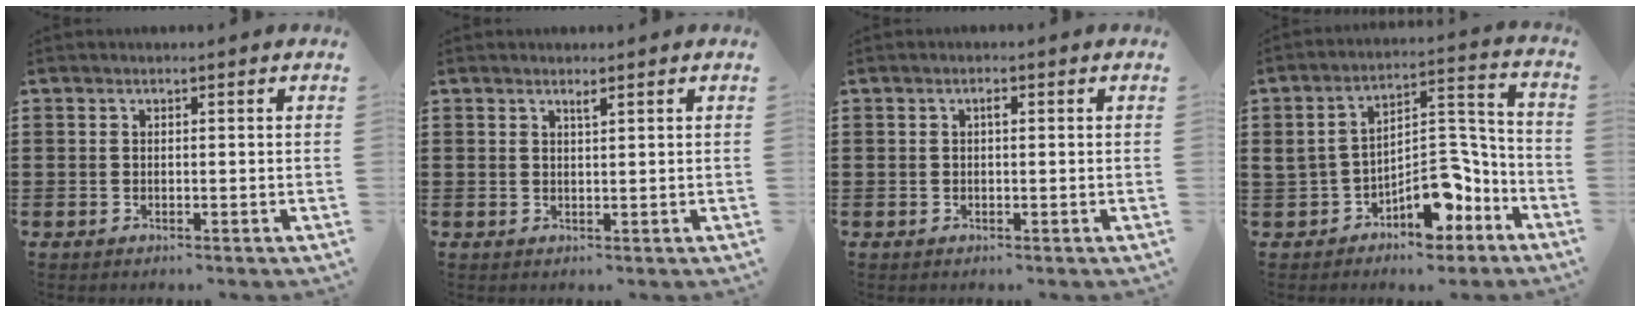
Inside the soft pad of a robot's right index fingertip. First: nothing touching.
{"total": 1.0, "force": [0.7, 0.0, 0.6], "torque": [-0.013, -0.003, 0.014]}
{"total": 1.1, "force": [0.2, 0.3, 1.0], "torque": [-0.020, 0.002, 0.002]}
{"total": 9.6, "force": [-5.8, 5.5, 5.3], "torque": [-0.057, 0.006, -0.105]}